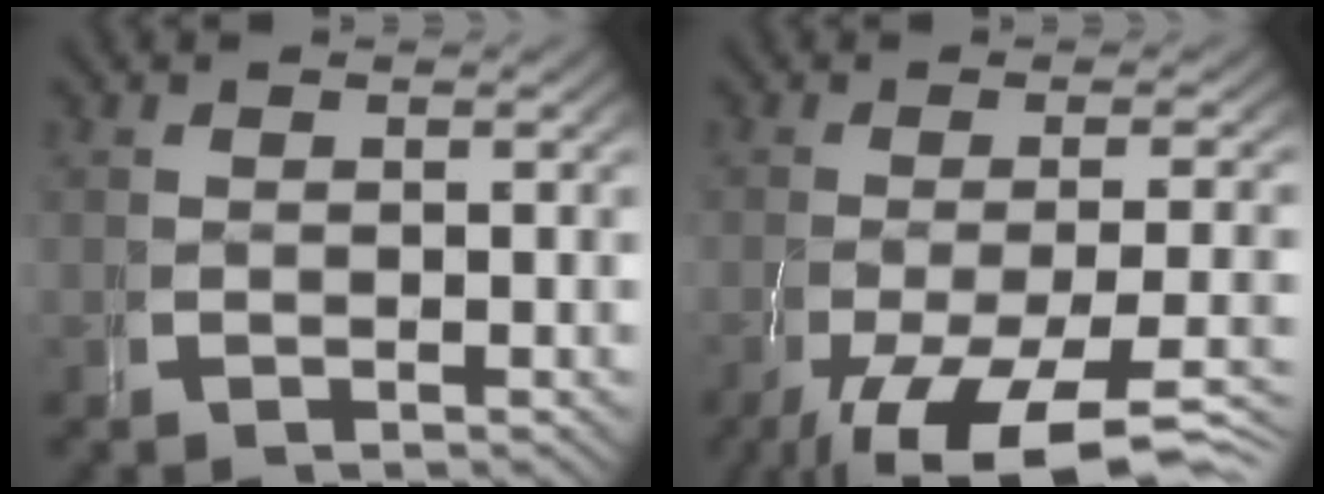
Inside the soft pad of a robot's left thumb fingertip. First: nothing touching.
{"total": 9.7, "force": [-5.4, 4.1, 6.9], "torque": [-0.115, -0.032, -0.057]}